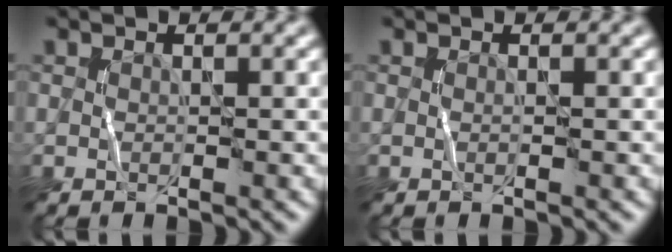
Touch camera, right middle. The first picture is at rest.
{"total": 0.5, "force": [0.2, 0.3, 0.3], "torque": [0.006, -0.004, -0.006]}